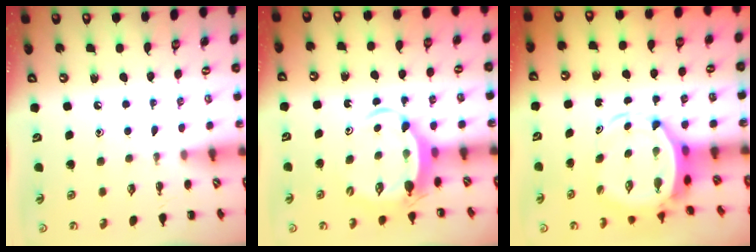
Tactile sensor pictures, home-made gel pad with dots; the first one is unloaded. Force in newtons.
{"total": 5.0, "press": 4.9, "slide": 0.7}
{"total": 5.4, "press": 5.2, "slide": 1.2}